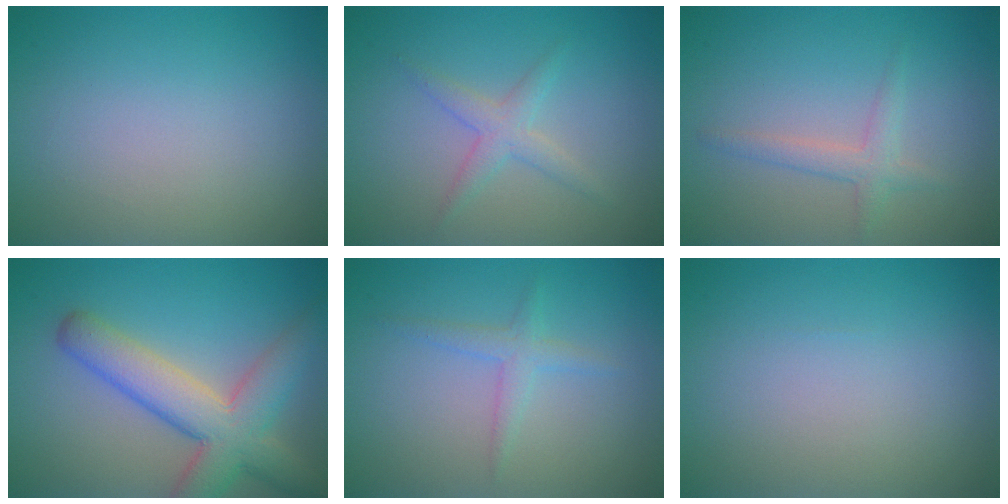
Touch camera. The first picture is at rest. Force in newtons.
{"total": 2.0, "press": 2.0, "slide": 0.0}
{"total": 1.2, "press": 1.2, "slide": 0.1}
{"total": 7.3, "press": 7.3, "slide": 0.5}
{"total": 1.7, "press": 1.7, "slide": 0.0}
{"total": 0.0}